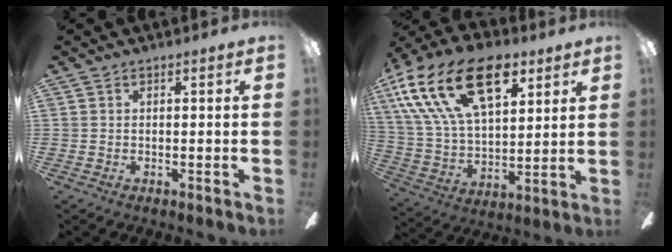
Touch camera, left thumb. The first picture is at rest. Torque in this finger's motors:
{"motor_torque": [0.81, 0.92, 1.44, -1.32, 0.25]}